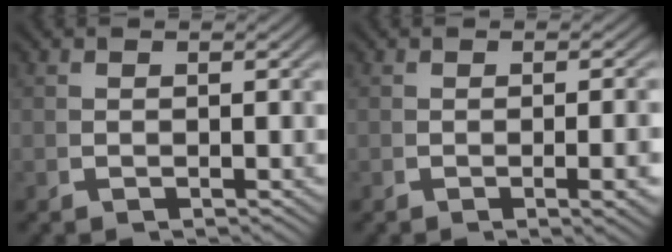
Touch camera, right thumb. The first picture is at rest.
{"total": 2.5, "force": [-0.7, 0.3, 2.4], "torque": [-0.032, 0.006, -0.010]}